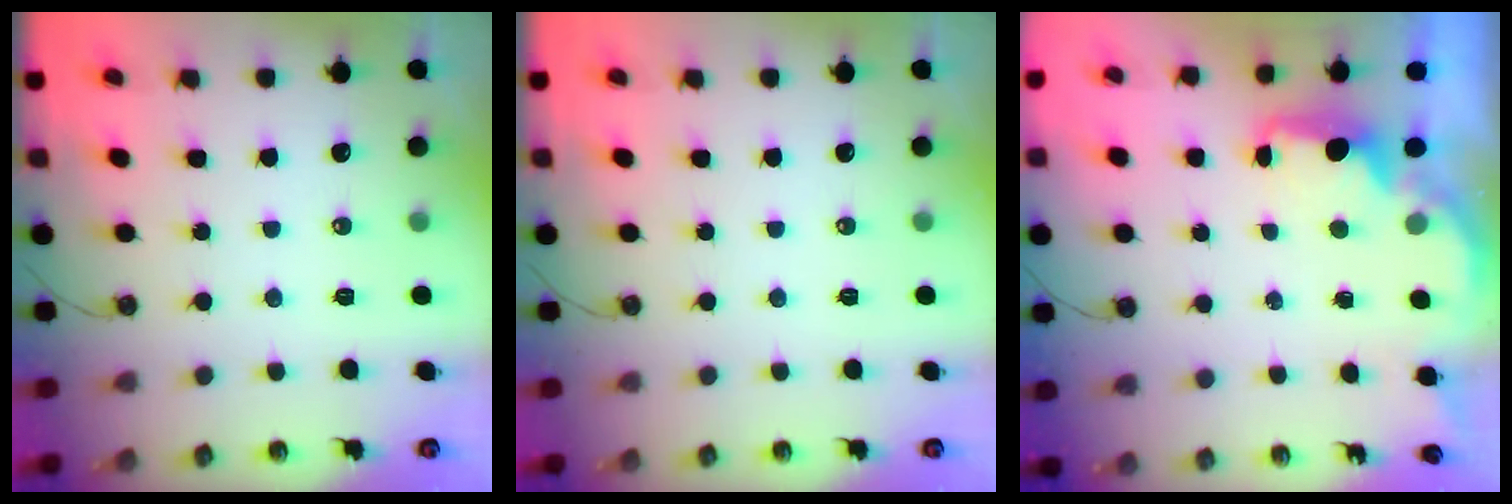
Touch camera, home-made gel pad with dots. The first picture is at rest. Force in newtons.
{"total": 0.0}
{"total": 2.2, "press": 2.1, "slide": 0.6}